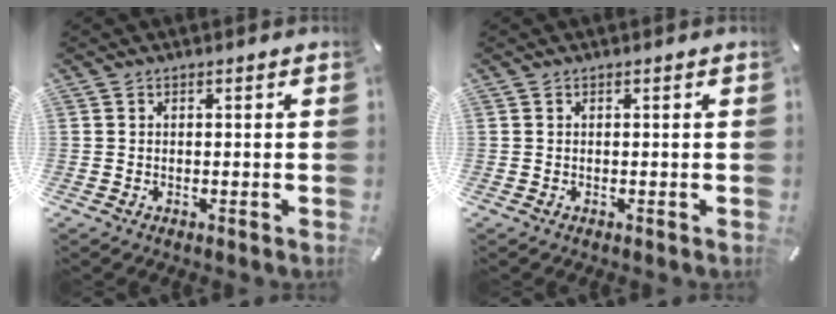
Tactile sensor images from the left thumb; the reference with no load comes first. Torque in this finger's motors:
{"motor_torque": [-0.11, 0.04, 0.00, 0.01, 0.00]}